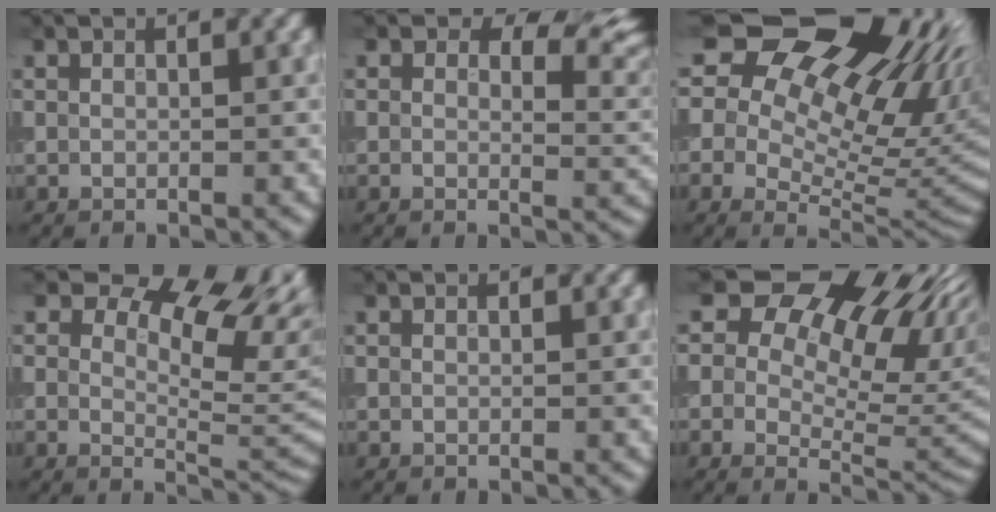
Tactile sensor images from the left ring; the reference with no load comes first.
{"total": 5.6, "force": [3.0, 3.1, 3.6], "torque": [-0.037, -0.004, 0.039]}
{"total": 17.6, "force": [8.5, 9.2, 12.4], "torque": [-0.179, 0.037, 0.130]}
{"total": 10.5, "force": [5.2, 5.5, 7.3], "torque": [-0.084, 0.012, 0.068]}
{"total": 0.0}
{"total": 14.2, "force": [6.8, 8.4, 9.2], "torque": [-0.124, 0.037, 0.110]}